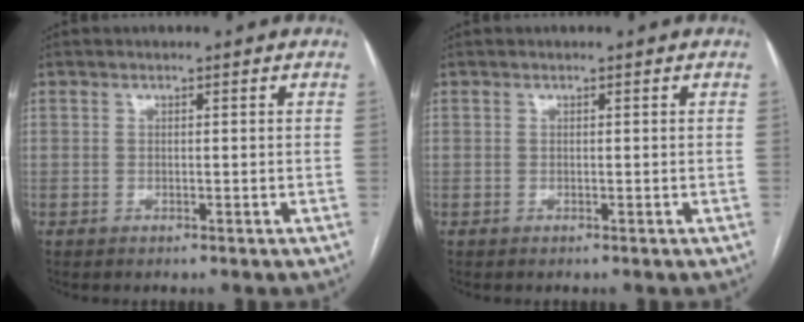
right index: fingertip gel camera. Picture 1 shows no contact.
{"total": 0.0}